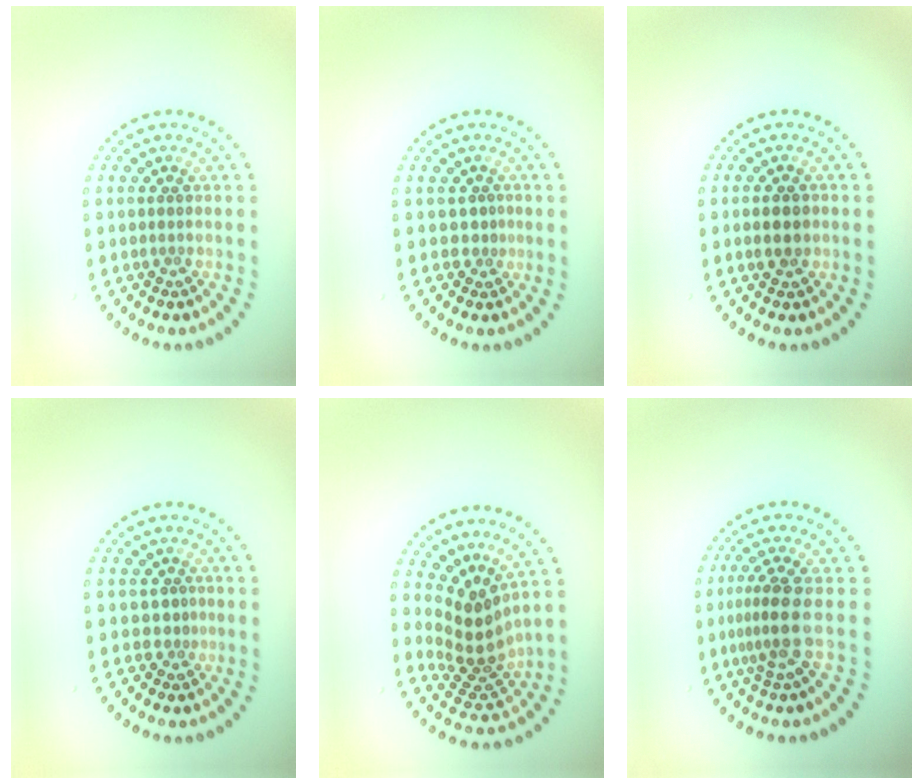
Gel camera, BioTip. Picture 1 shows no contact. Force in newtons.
{"total": 1.0, "press": 0.5, "slide": 0.9}
{"total": 2.4, "press": 2.4, "slide": 0.1}
{"total": 1.0, "press": 0.5, "slide": 0.9}
{"total": 4.0, "press": 3.0, "slide": 2.7}
{"total": 2.8, "press": 2.0, "slide": 1.9}